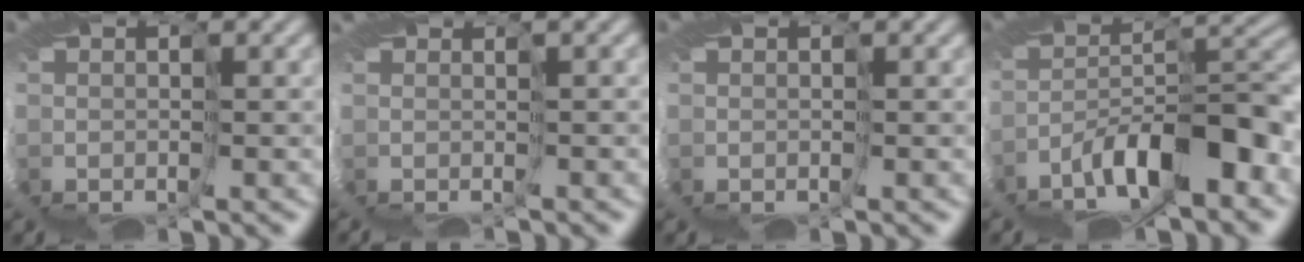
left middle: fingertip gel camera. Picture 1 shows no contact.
{"total": 3.1, "force": [-0.8, -2.6, -1.6], "torque": [0.020, -0.006, 0.002]}
{"total": 0.0}
{"total": 5.5, "force": [-4.2, -0.7, 3.5], "torque": [-0.066, 0.010, -0.070]}